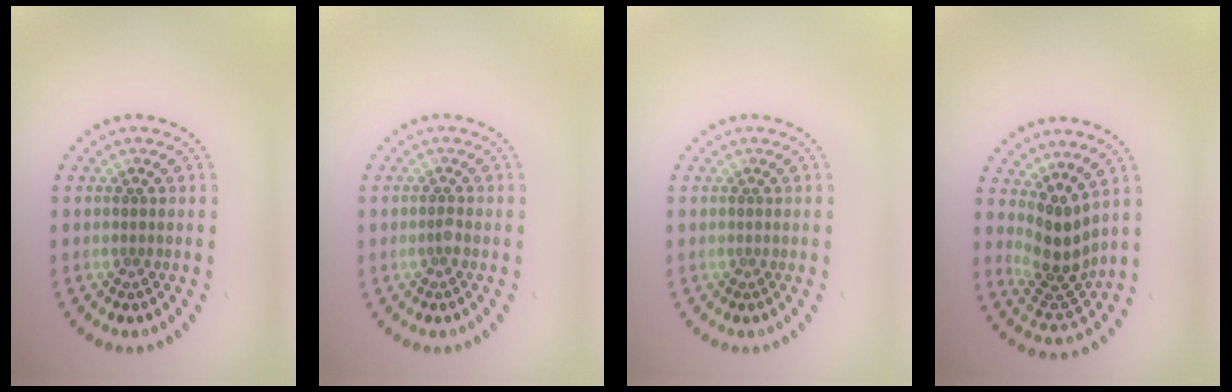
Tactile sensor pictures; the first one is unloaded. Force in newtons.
{"total": 0.8, "press": 0.6, "slide": 0.5}
{"total": 0.0}
{"total": 3.6, "press": 2.7, "slide": 2.3}